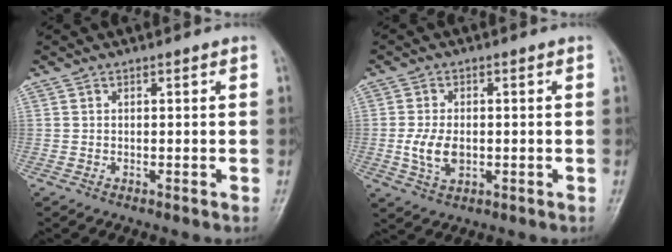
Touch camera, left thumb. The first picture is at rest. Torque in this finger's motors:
{"motor_torque": [-0.04, 0.39, 0.15, 0.11, 0.07]}